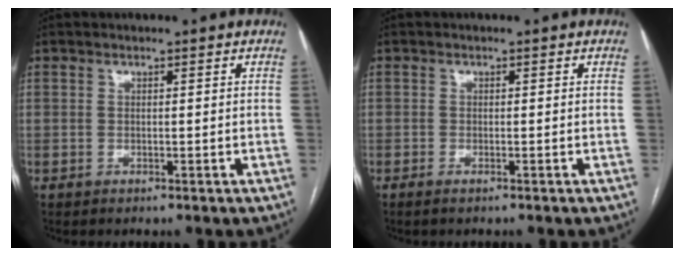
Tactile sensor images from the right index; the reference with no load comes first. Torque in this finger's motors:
{"motor_torque": [-0.07, 0.08, -0.04, 0.01]}